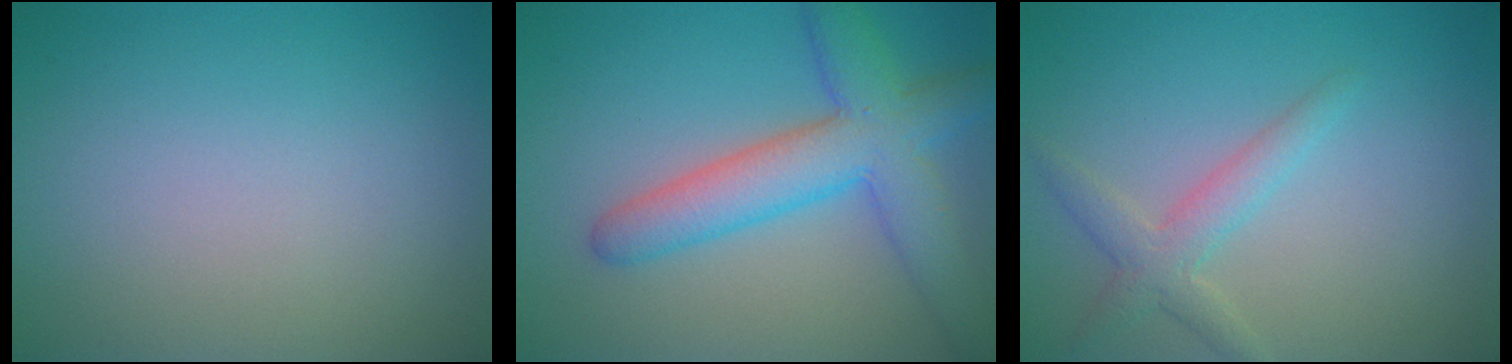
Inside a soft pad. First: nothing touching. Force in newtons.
{"total": 6.8, "press": 6.8, "slide": 0.1}
{"total": 2.5, "press": 2.5, "slide": 0.2}